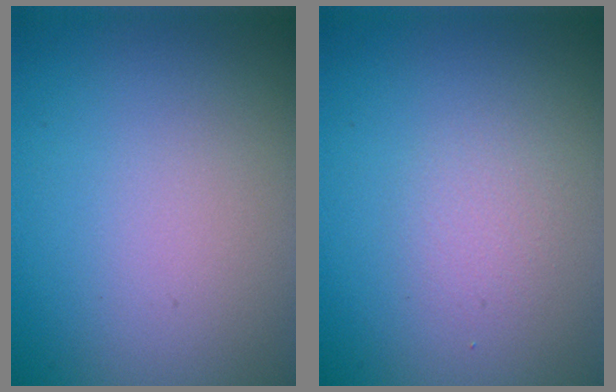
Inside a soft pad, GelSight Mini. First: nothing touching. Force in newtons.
{"total": 1.2, "press": 1.2, "slide": 0.1}